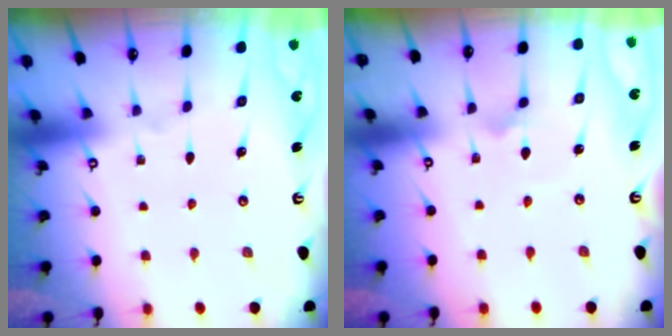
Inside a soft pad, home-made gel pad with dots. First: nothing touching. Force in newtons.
{"total": 2.9, "press": 2.9, "slide": 0.2}